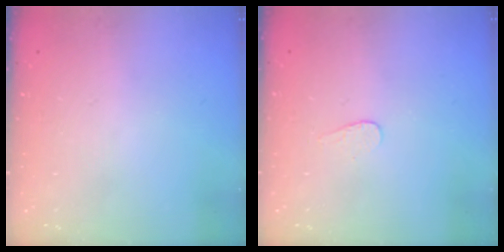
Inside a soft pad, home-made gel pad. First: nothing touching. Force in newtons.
{"total": 3.0, "press": 3.0, "slide": 0.3}